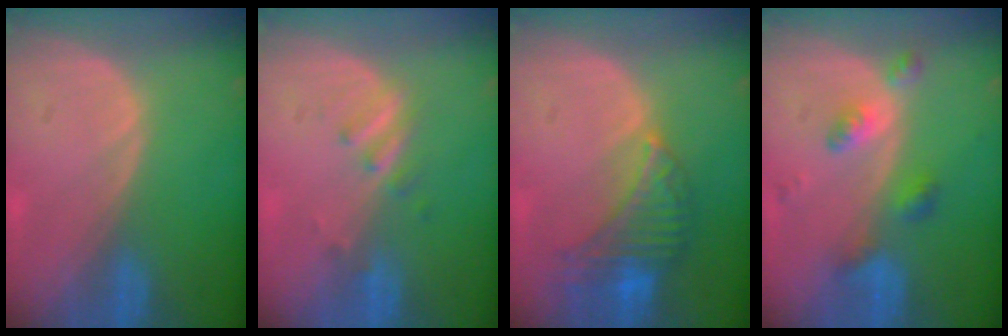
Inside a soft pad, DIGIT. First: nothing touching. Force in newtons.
{"total": 2.8, "press": 2.6, "slide": 1.2}
{"total": 8.1, "press": 7.0, "slide": 4.0}
{"total": 5.4, "press": 4.6, "slide": 2.7}